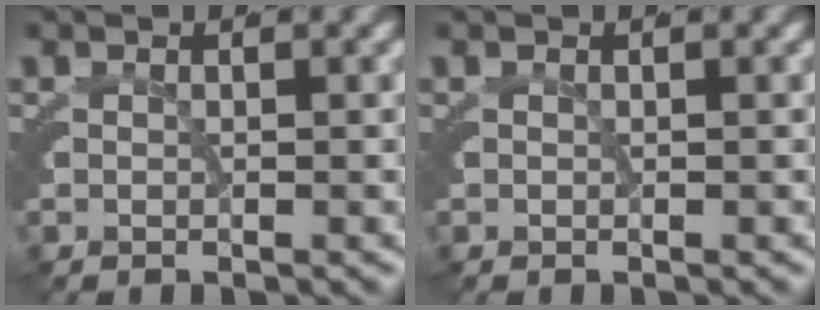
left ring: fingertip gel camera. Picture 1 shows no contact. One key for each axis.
{"total": 0.0}